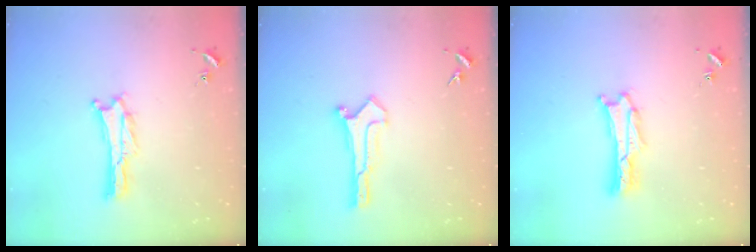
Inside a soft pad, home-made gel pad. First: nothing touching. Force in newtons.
{"total": 0.6, "press": 0.6, "slide": 0.0}
{"total": 1.7, "press": 1.7, "slide": 0.3}